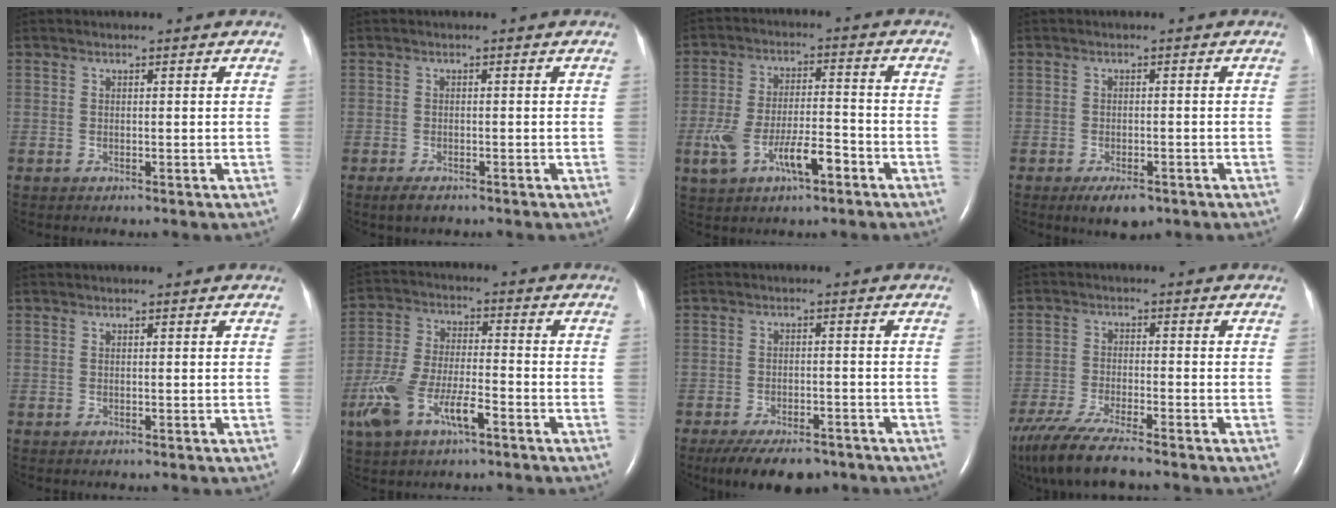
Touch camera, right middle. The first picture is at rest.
{"total": 2.1, "force": [-1.4, 0.8, 1.3], "torque": [-0.030, -0.004, -0.021]}
{"total": 9.4, "force": [-4.0, 3.1, 7.9], "torque": [-0.163, 0.010, -0.065]}
{"total": 3.9, "force": [-2.5, 1.5, 2.7], "torque": [-0.047, -0.005, -0.034]}
{"total": 0.0}
{"total": 10.8, "force": [-5.1, 3.7, 8.8], "torque": [-0.195, 0.004, -0.091]}
{"total": 10.6, "force": [-8.2, 4.2, 5.1], "torque": [-0.079, -0.009, -0.122]}
{"total": 10.4, "force": [-8.7, 0.4, 5.7], "torque": [-0.104, -0.031, -0.151]}